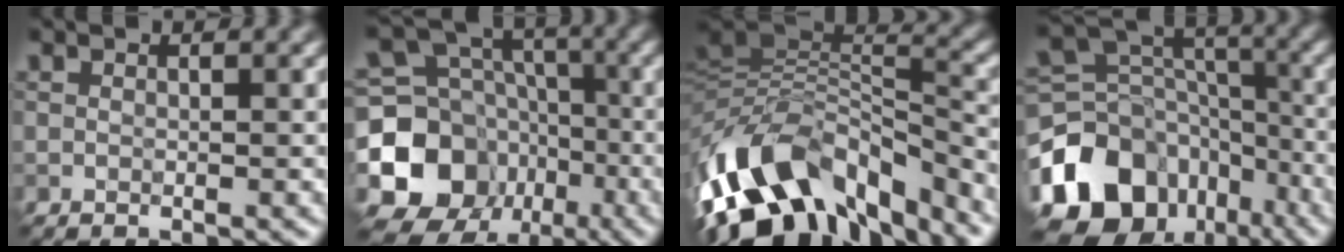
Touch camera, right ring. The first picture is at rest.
{"total": 11.8, "force": [-3.8, 9.8, 5.4], "torque": [-0.119, -0.004, -0.080]}
{"total": 13.1, "force": [-7.4, 6.1, 8.9], "torque": [-0.166, 0.024, -0.132]}
{"total": 13.7, "force": [-7.4, 9.6, 6.4], "torque": [-0.147, 0.009, -0.121]}